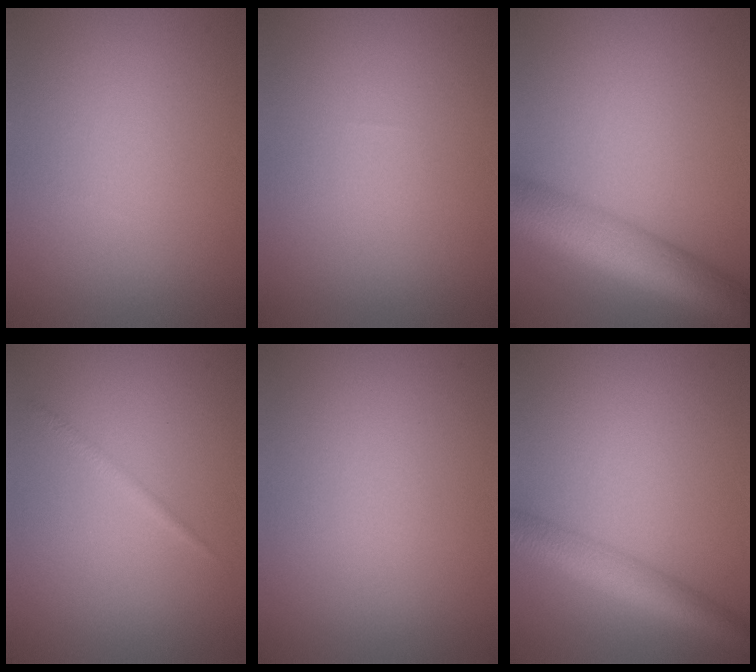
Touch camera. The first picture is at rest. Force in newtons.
{"total": 0.0}
{"total": 10.1, "press": 10.1, "slide": 0.3}
{"total": 0.8, "press": 0.8, "slide": 0.1}
{"total": 0.0}
{"total": 5.3, "press": 5.3, "slide": 0.2}